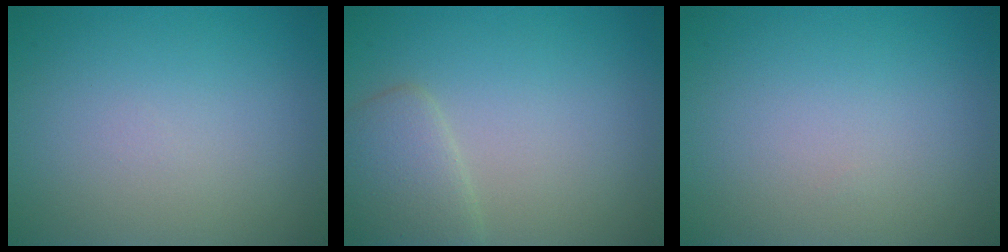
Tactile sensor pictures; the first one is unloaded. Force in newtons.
{"total": 2.9, "press": 2.9, "slide": 0.2}
{"total": 0.0}